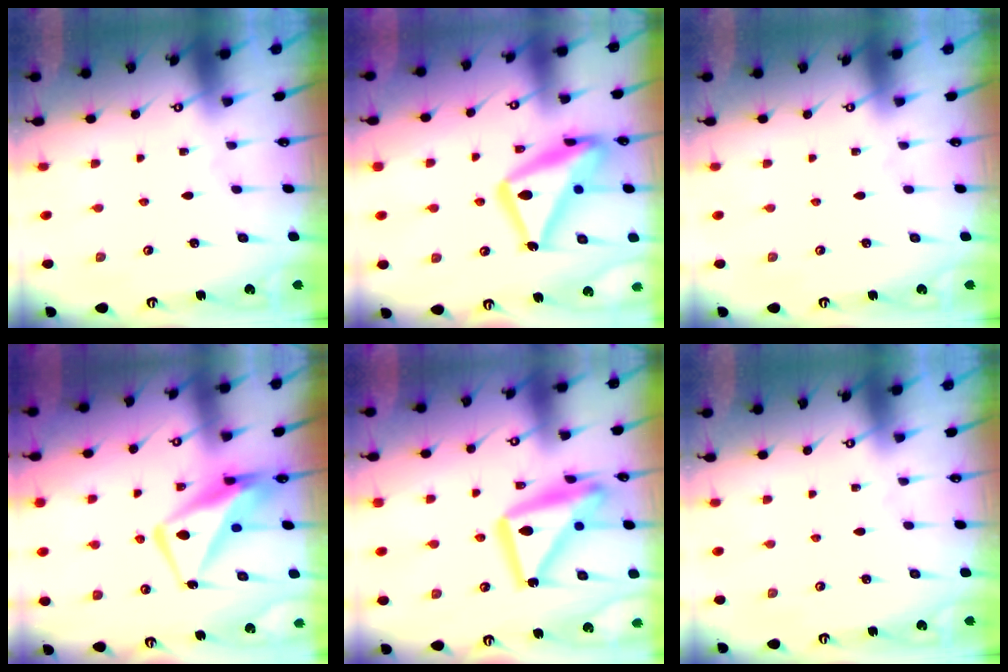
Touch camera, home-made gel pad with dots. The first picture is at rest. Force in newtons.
{"total": 19.9, "press": 19.9, "slide": 1.4}
{"total": 0.0}
{"total": 10.0, "press": 9.8, "slide": 1.9}
{"total": 18.7, "press": 18.6, "slide": 1.7}
{"total": 0.0}